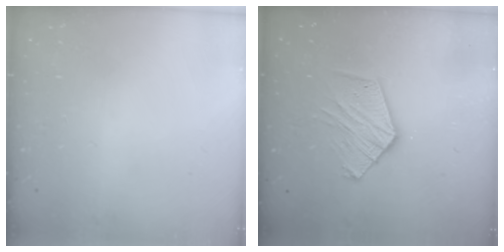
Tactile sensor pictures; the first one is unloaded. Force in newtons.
{"total": 11.6, "press": 11.5, "slide": 1.0}